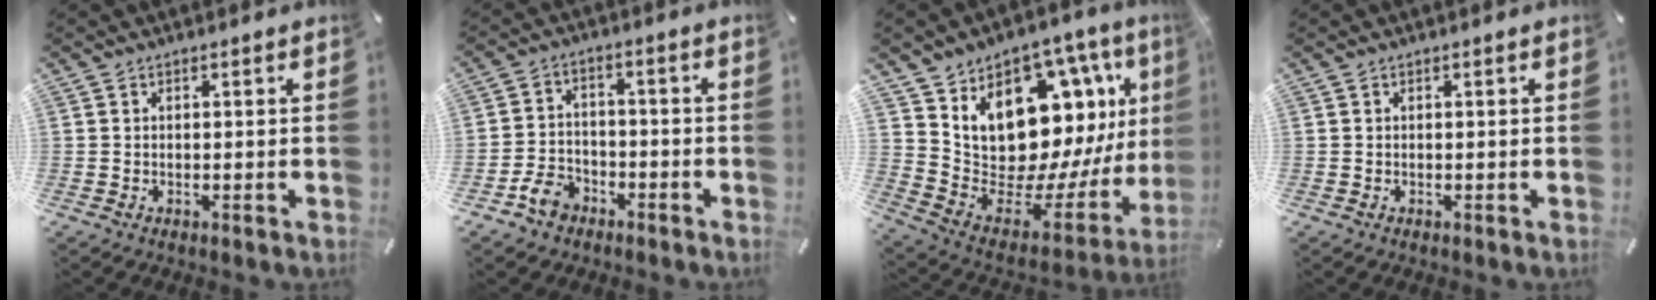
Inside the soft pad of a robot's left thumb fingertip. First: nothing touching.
{"total": 6.8, "force": [-4.2, 4.7, 2.6], "torque": [-0.054, 0.023, -0.079]}
{"total": 19.2, "force": [8.2, 13.0, 11.4], "torque": [-0.167, -0.093, 0.179]}
{"total": 0.0}